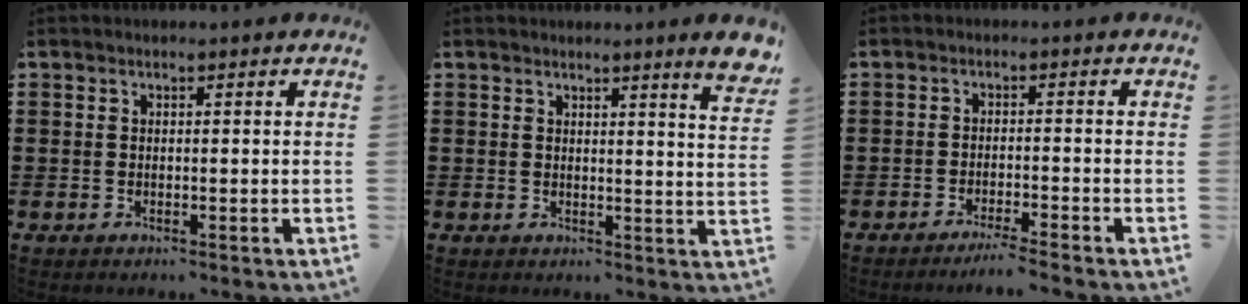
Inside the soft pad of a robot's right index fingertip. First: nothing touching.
{"total": 4.0, "force": [3.1, -0.5, 2.5], "torque": [-0.042, -0.015, 0.051]}
{"total": 2.7, "force": [-2.4, -0.4, 1.1], "torque": [-0.018, -0.003, -0.048]}